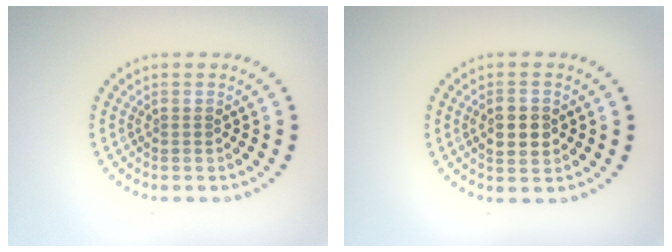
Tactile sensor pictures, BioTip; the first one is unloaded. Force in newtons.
{"total": 2.9, "press": 2.9, "slide": 0.1}